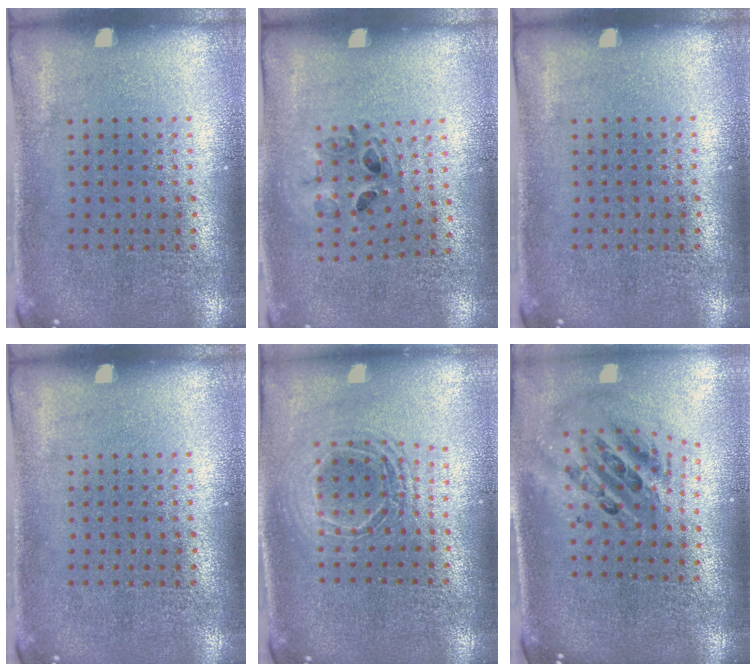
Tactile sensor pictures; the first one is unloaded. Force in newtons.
{"total": 0.9, "press": 0.8, "slide": 0.3}
{"total": 0.0}
{"total": 0.0}
{"total": 1.7, "press": 1.5, "slide": 0.9}
{"total": 2.5, "press": 1.8, "slide": 1.8}